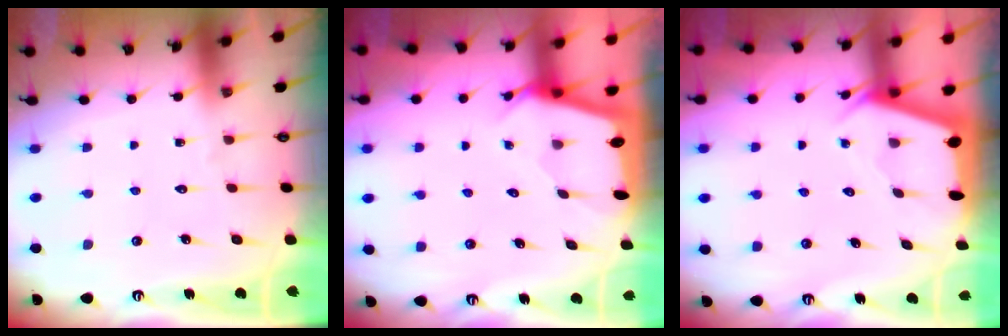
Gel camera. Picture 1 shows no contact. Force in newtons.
{"total": 2.1, "press": 2.1, "slide": 0.1}
{"total": 2.4, "press": 2.4, "slide": 0.3}